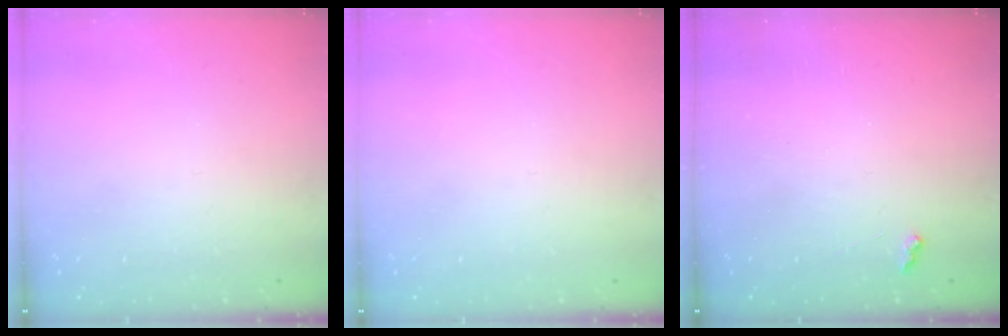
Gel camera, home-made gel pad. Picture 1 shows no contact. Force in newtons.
{"total": 0.0}
{"total": 2.1, "press": 2.1, "slide": 0.5}